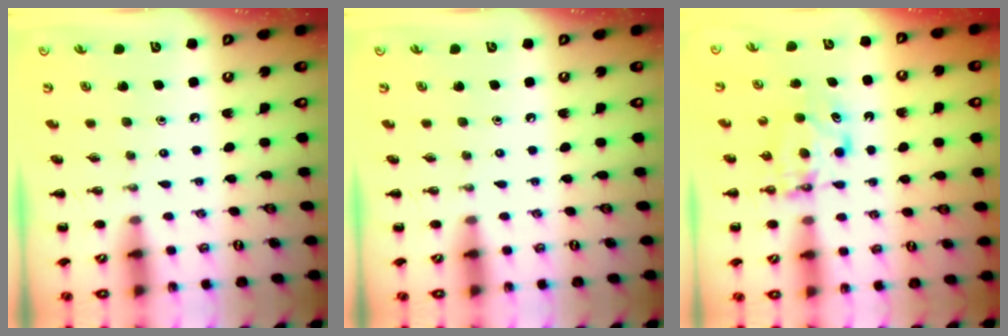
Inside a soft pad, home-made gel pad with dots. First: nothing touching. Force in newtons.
{"total": 0.0}
{"total": 6.1, "press": 6.0, "slide": 0.7}